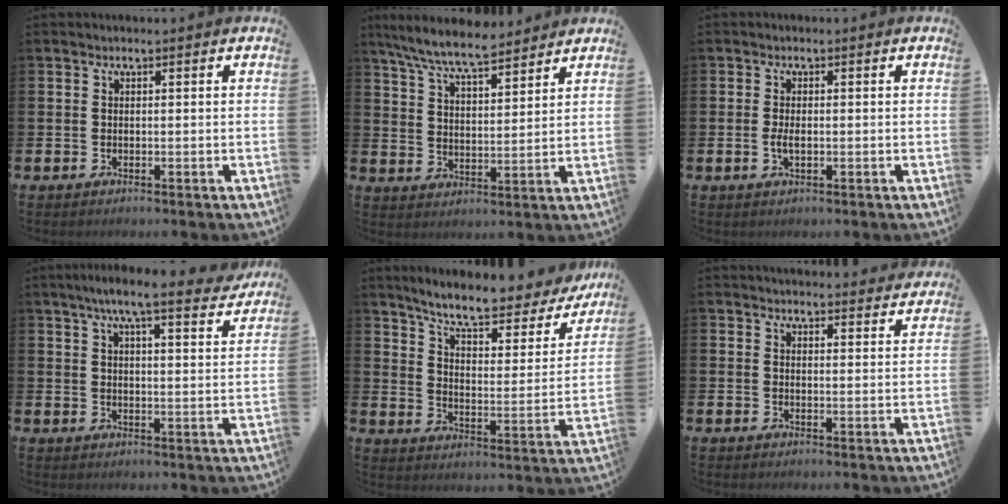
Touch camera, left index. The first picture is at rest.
{"total": 7.9, "force": [7.4, 1.0, 2.7], "torque": [-0.082, -0.032, 0.134]}
{"total": 2.0, "force": [-0.3, 0.9, 1.7], "torque": [-0.028, 0.000, -0.008]}
{"total": 7.6, "force": [6.6, 0.7, 3.6], "torque": [-0.069, -0.029, 0.113]}
{"total": 8.2, "force": [7.2, 1.5, 3.5], "torque": [-0.096, -0.046, 0.118]}
{"total": 3.4, "force": [3.4, 0.3, 0.0], "torque": [0.002, -0.023, 0.060]}